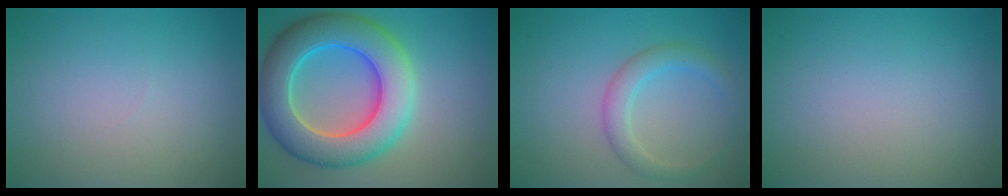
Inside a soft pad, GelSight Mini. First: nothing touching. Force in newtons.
{"total": 10.1, "press": 10.1, "slide": 0.3}
{"total": 2.7, "press": 2.7, "slide": 0.2}
{"total": 0.0}